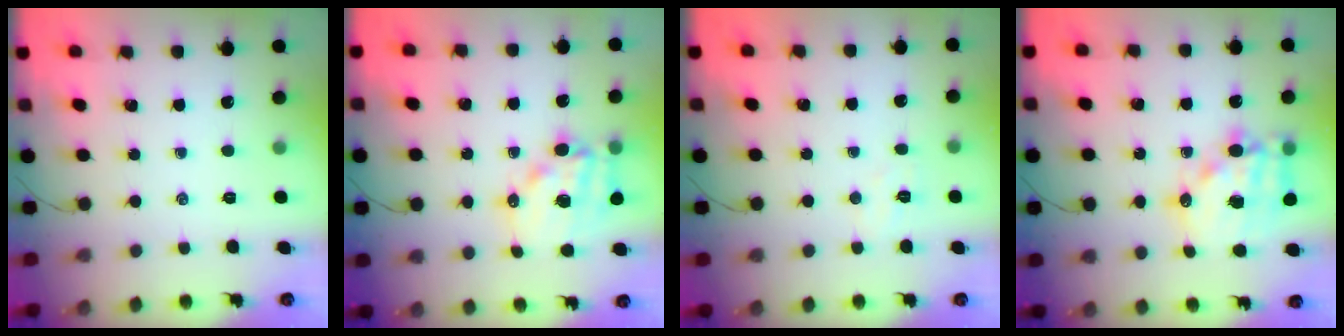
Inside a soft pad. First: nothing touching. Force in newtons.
{"total": 13.4, "press": 13.1, "slide": 3.1}
{"total": 3.6, "press": 3.5, "slide": 0.8}
{"total": 15.3, "press": 14.9, "slide": 3.2}